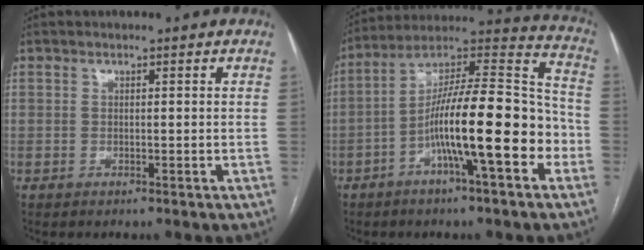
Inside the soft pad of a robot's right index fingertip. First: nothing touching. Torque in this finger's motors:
{"motor_torque": [0.99, -0.36, 1.05, 0.21]}